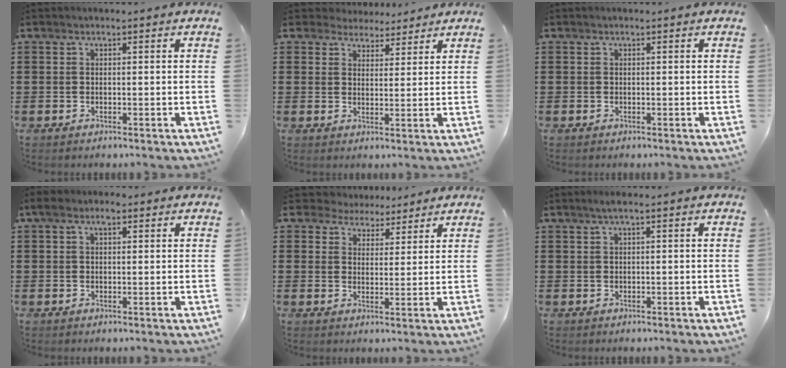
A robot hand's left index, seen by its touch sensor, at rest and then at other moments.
{"total": 3.7, "force": [3.4, 1.6, 0.0], "torque": [-0.016, 0.000, 0.064]}
{"total": 0.0}
{"total": 2.9, "force": [1.5, 1.4, 2.1], "torque": [-0.038, 0.006, 0.023]}
{"total": 4.3, "force": [3.8, 2.1, 0.1], "torque": [-0.024, -0.002, 0.071]}
{"total": 1.3, "force": [0.4, 0.0, 1.3], "torque": [-0.022, -0.001, 0.007]}